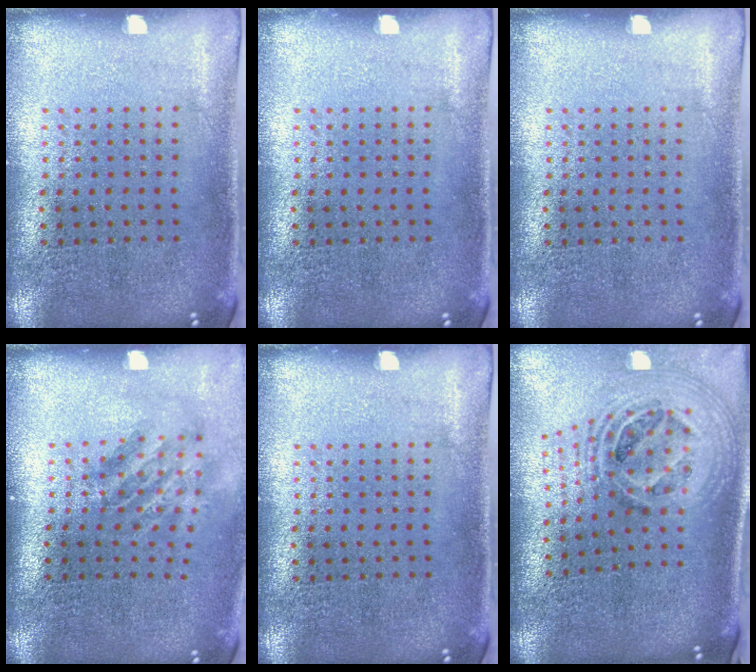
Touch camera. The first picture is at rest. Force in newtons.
{"total": 0.0}
{"total": 0.0}
{"total": 1.9, "press": 1.3, "slide": 1.3}
{"total": 0.0}
{"total": 2.0, "press": 1.6, "slide": 1.3}